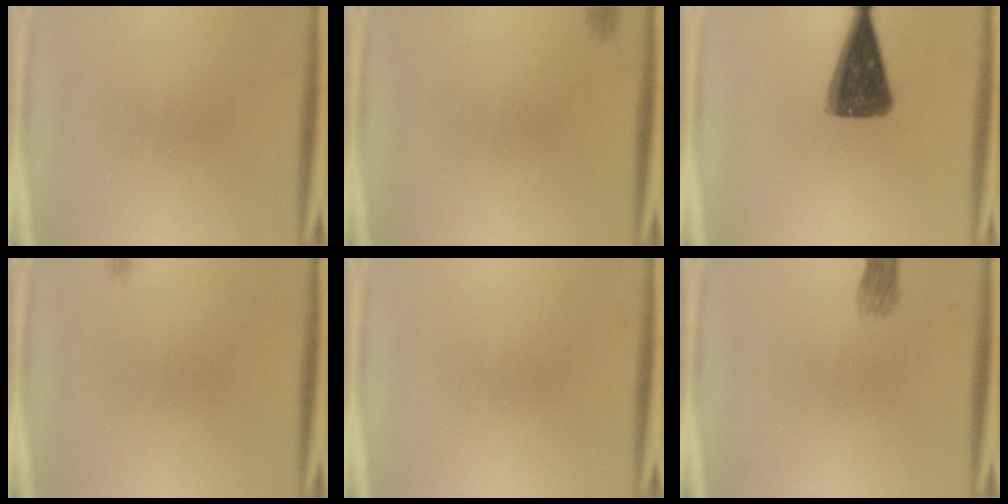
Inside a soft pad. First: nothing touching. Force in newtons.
{"total": 0.6}
{"total": 12.4}
{"total": 0.6}
{"total": 0.0}
{"total": 2.3}